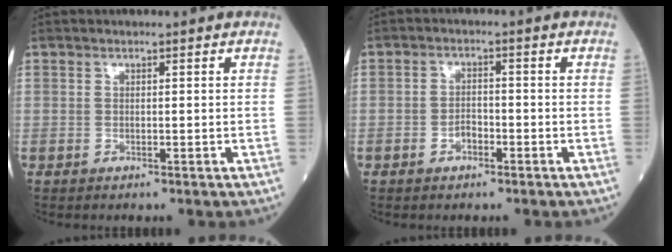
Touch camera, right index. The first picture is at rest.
{"total": 2.7, "force": [-1.4, 1.3, 1.8], "torque": [-0.032, 0.005, -0.026]}